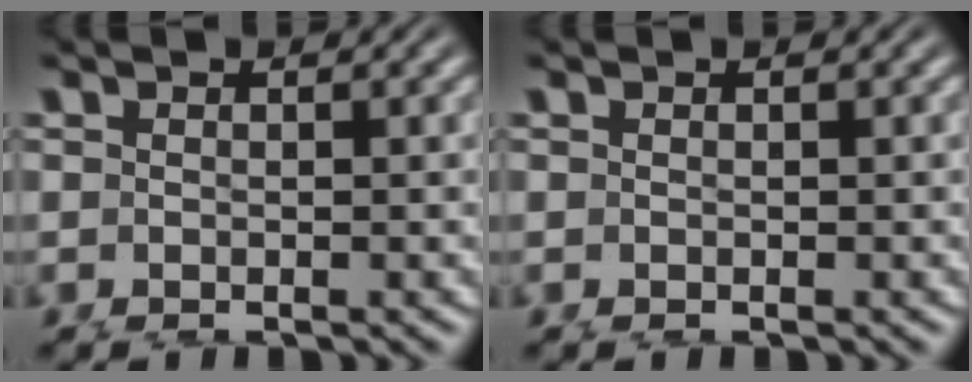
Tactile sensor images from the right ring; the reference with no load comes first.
{"total": 0.0}